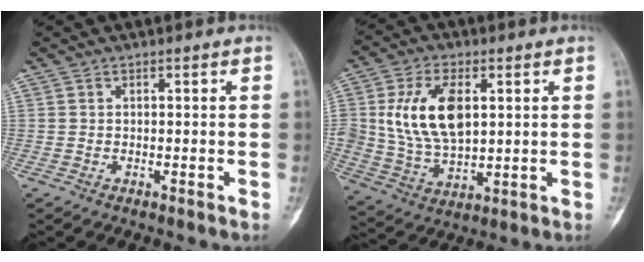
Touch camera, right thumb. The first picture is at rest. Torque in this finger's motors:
{"motor_torque": [0.92, 1.77, 0.16, 0.12, 0.17]}